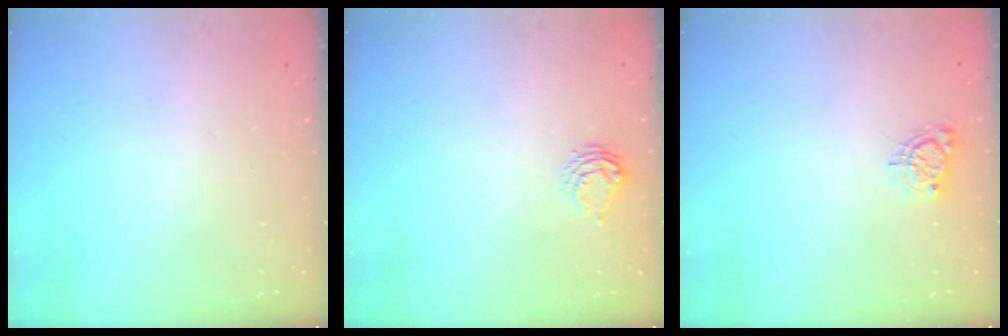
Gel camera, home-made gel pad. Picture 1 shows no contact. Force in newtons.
{"total": 8.2, "press": 8.1, "slide": 0.4}
{"total": 5.0, "press": 4.9, "slide": 0.6}